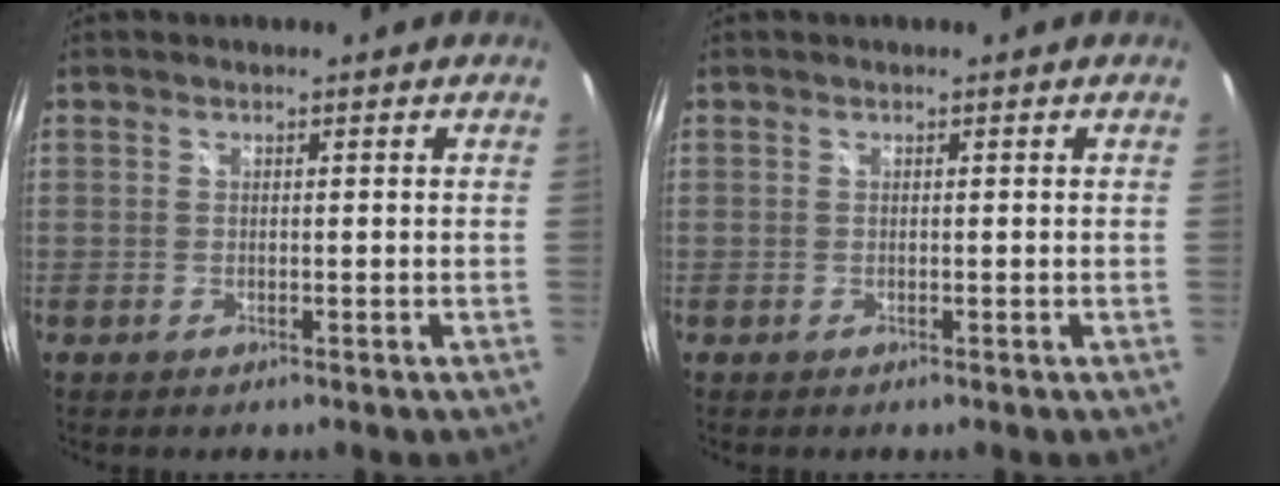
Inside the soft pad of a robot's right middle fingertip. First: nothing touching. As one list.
[{"total": 0.0}]